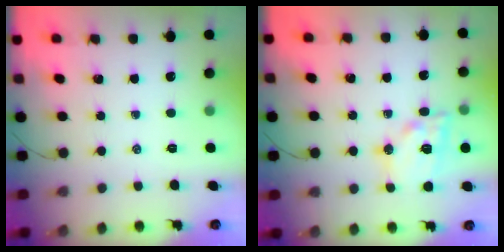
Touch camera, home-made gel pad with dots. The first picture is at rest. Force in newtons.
{"total": 15.0, "press": 14.8, "slide": 2.3}